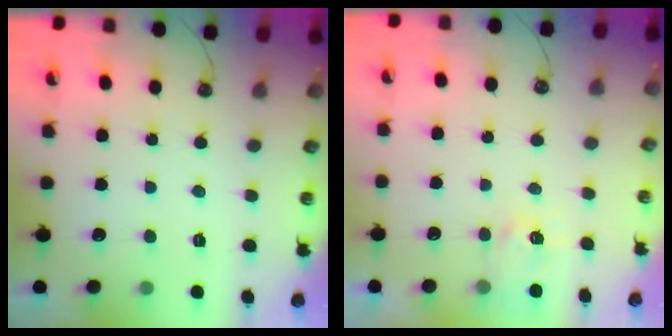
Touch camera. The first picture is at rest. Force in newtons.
{"total": 4.4, "press": 4.4, "slide": 0.5}